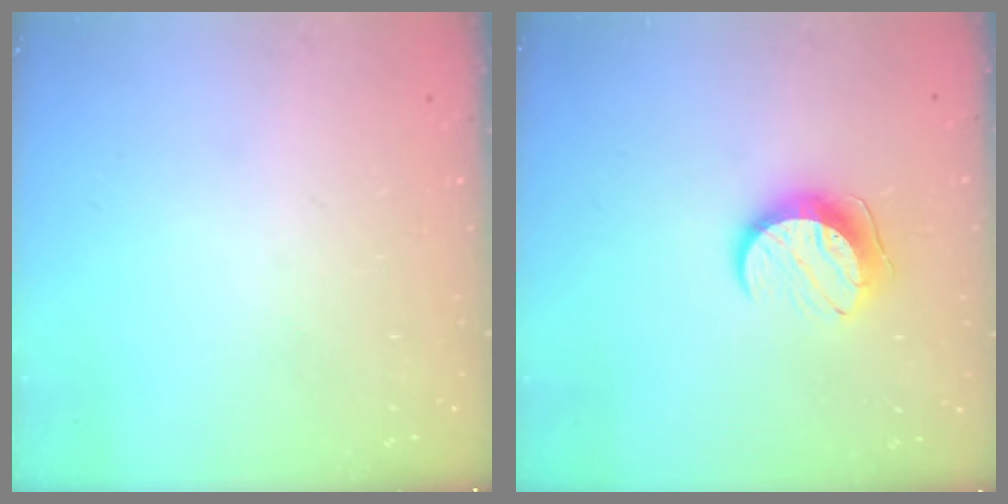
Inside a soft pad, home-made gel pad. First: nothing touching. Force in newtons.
{"total": 9.5, "press": 9.5, "slide": 0.1}